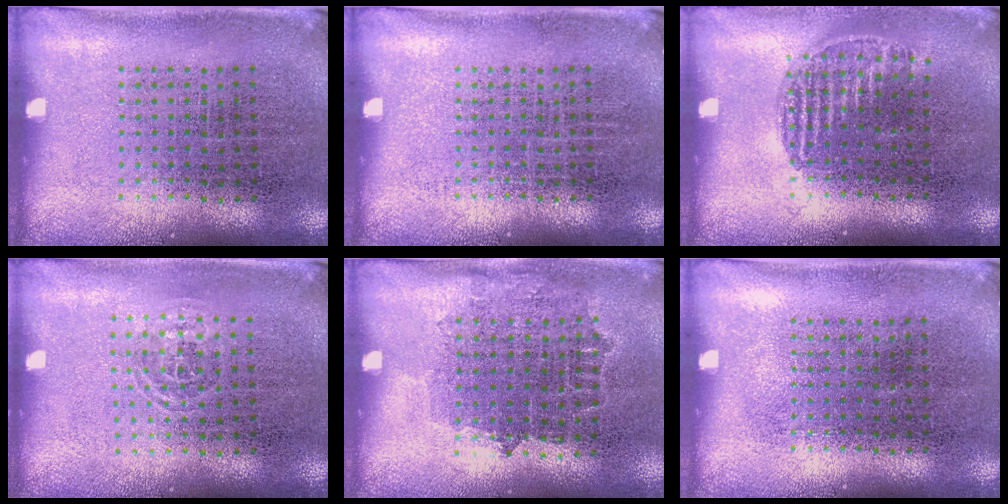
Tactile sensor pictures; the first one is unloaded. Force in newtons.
{"total": 0.0}
{"total": 0.9, "press": 0.8, "slide": 0.5}
{"total": 0.8, "press": 0.5, "slide": 0.6}
{"total": 0.8, "press": 0.8, "slide": 0.4}
{"total": 0.0}